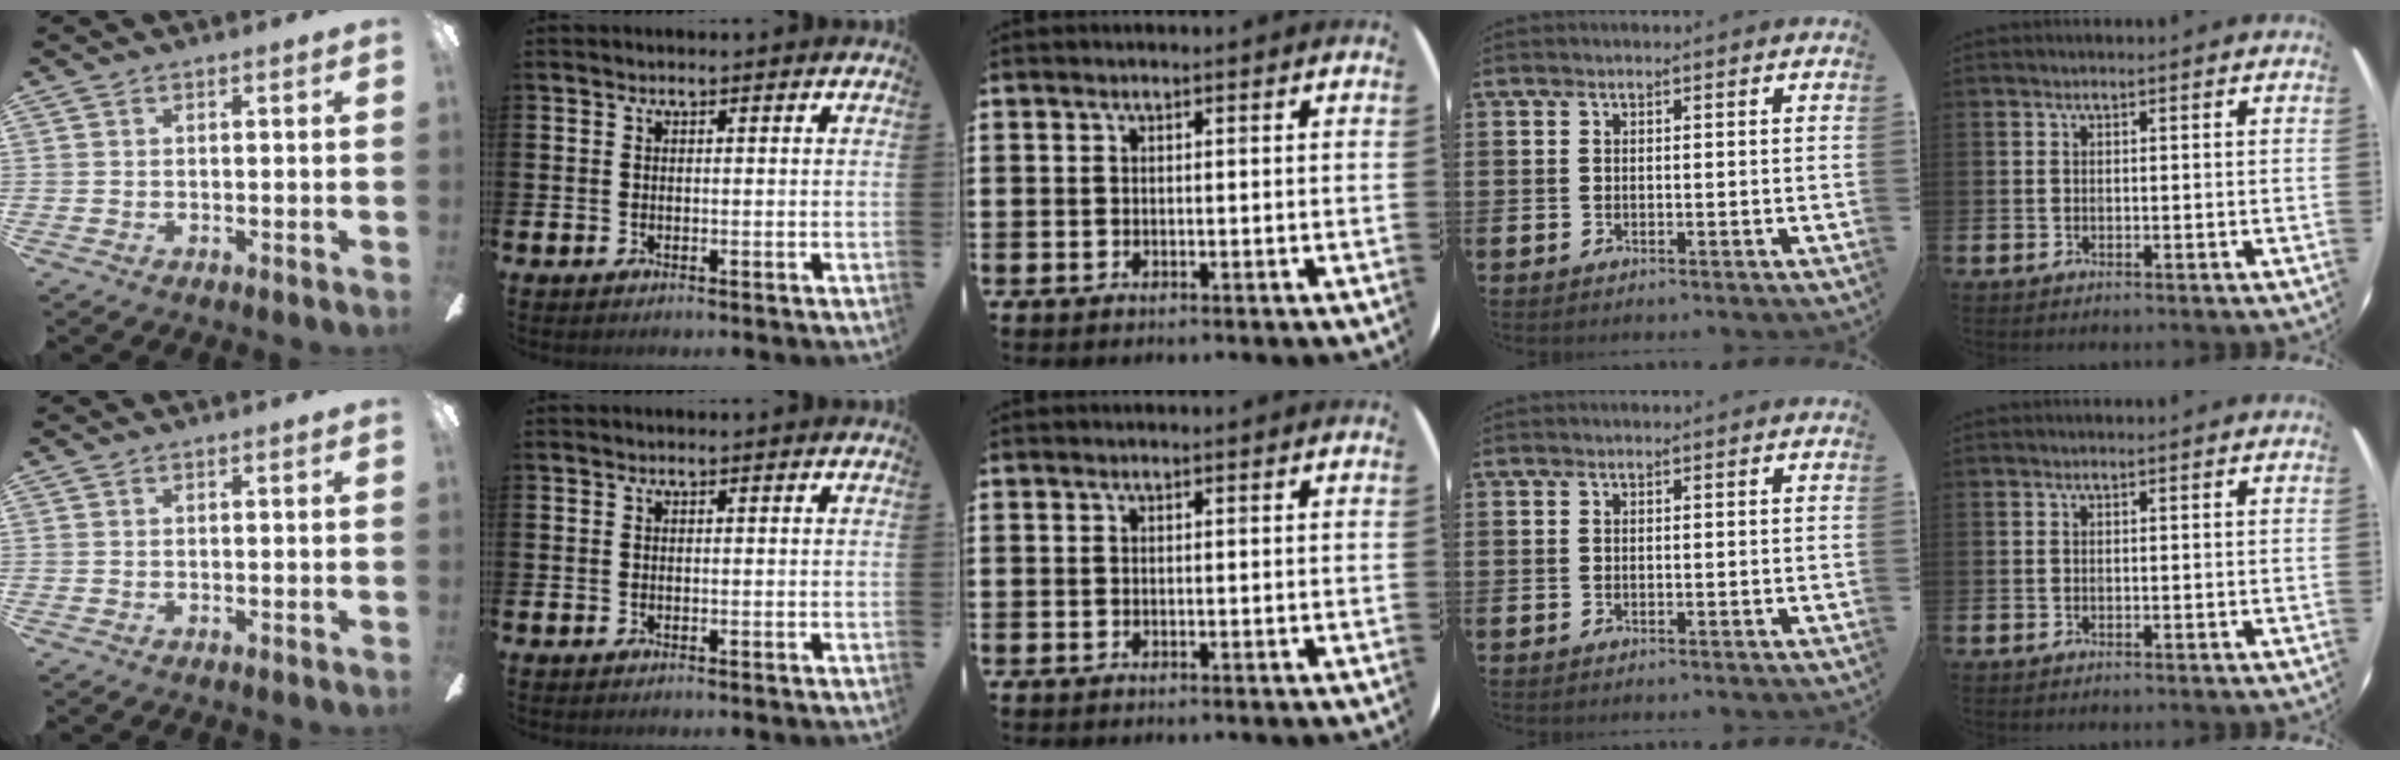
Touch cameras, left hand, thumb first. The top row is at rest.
{}